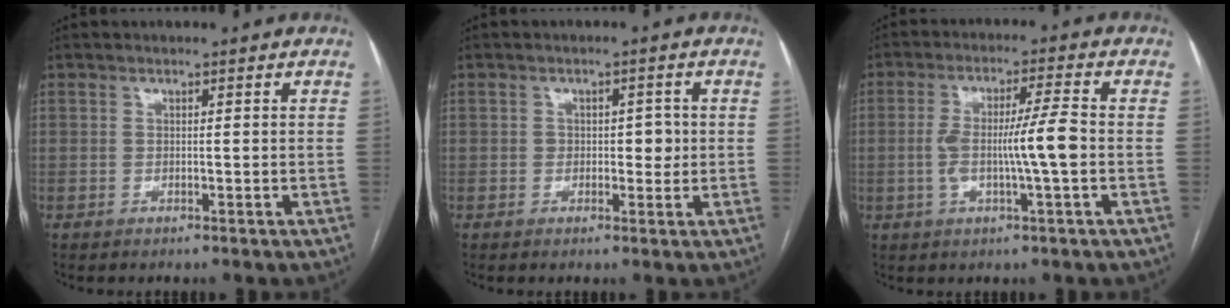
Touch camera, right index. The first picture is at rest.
{"total": 2.9, "force": [0.0, 1.8, 2.2], "torque": [-0.025, 0.008, 0.001]}
{"total": 7.9, "force": [-1.1, -0.1, 7.9], "torque": [-0.147, 0.007, -0.019]}